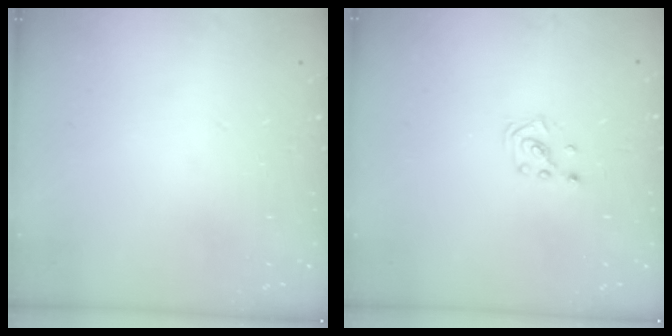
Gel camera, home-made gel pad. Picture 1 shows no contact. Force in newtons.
{"total": 1.3, "press": 1.3, "slide": 0.1}